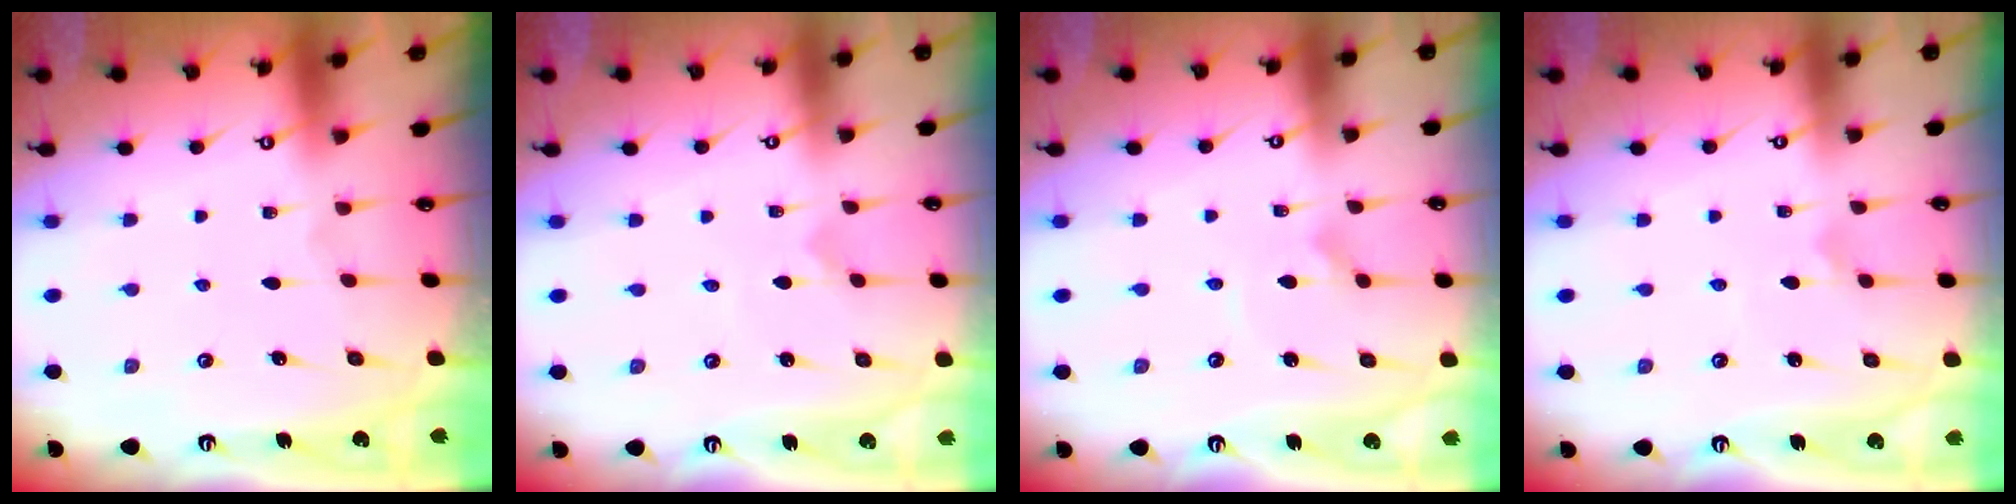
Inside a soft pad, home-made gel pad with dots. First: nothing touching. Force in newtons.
{"total": 0.0}
{"total": 2.3, "press": 2.3, "slide": 0.2}
{"total": 2.3, "press": 2.3, "slide": 0.0}